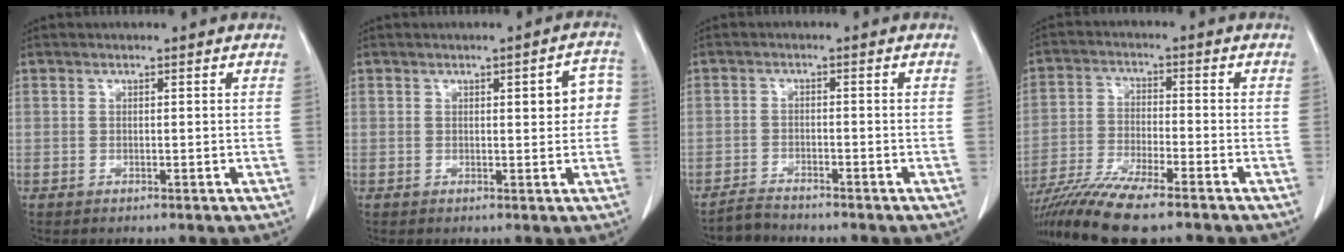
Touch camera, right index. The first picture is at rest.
{"total": 4.6, "force": [0.7, 1.4, 4.3], "torque": [-0.046, 0.014, 0.006]}
{"total": 2.6, "force": [-2.6, 0.2, 0.1], "torque": [-0.003, -0.009, -0.048]}
{"total": 12.1, "force": [-9.8, 0.6, 7.0], "torque": [-0.127, -0.029, -0.169]}